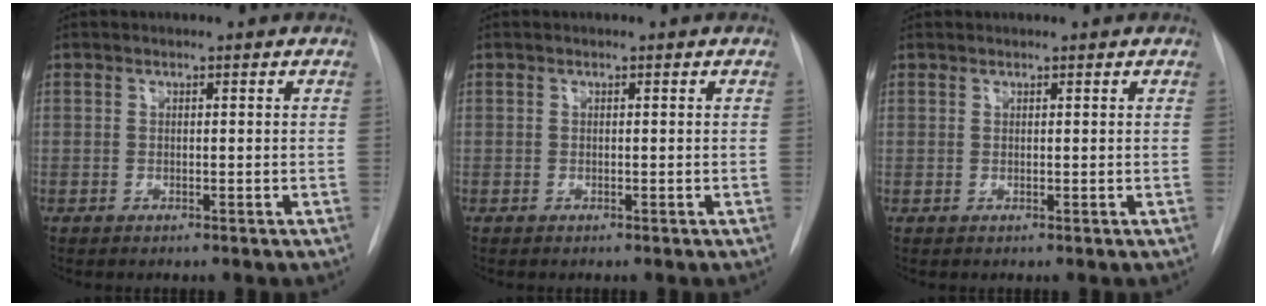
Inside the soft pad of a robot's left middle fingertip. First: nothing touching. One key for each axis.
{"total": 0.0}
{"total": 0.6, "fx": 0.5, "fy": 0.4, "fz": -0.1, "tx": 0.003, "ty": 0.004, "tz": 0.008}